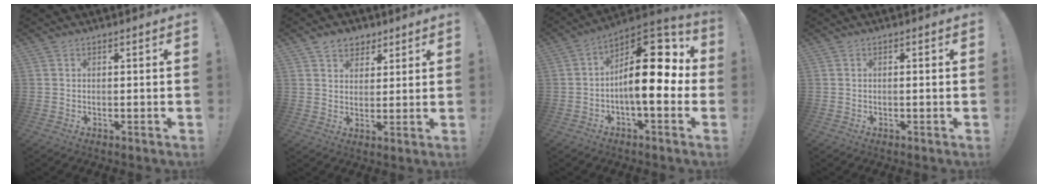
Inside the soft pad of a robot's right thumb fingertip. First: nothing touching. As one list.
[{"total": 6.5, "force": [4.1, 4.9, 1.5], "torque": [-0.015, -0.023, 0.077]}, {"total": 18.4, "force": [1.6, 7.8, 16.7], "torque": [-0.243, -0.010, 0.029]}, {"total": 0.8, "force": [-0.3, -0.1, 0.8], "torque": [-0.007, -0.003, -0.006]}]